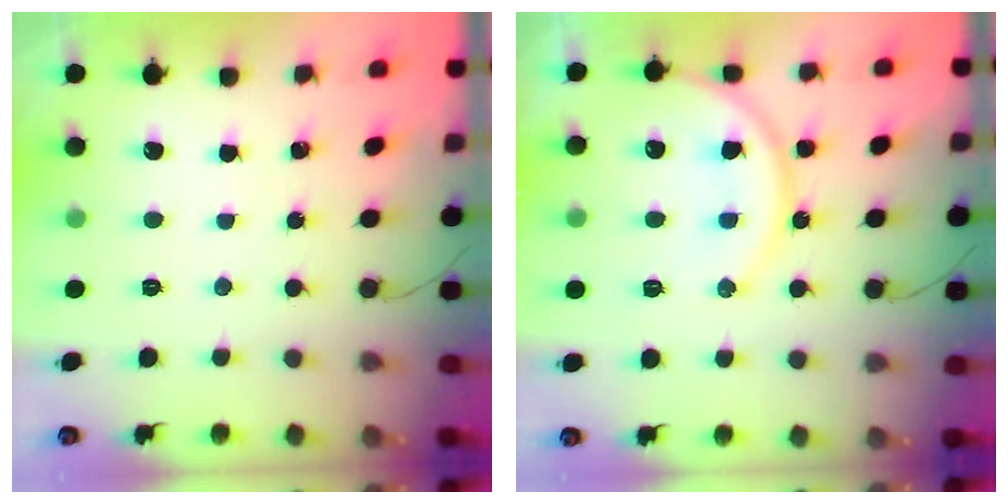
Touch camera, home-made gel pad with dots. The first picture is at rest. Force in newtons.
{"total": 14.2, "press": 14.0, "slide": 1.8}